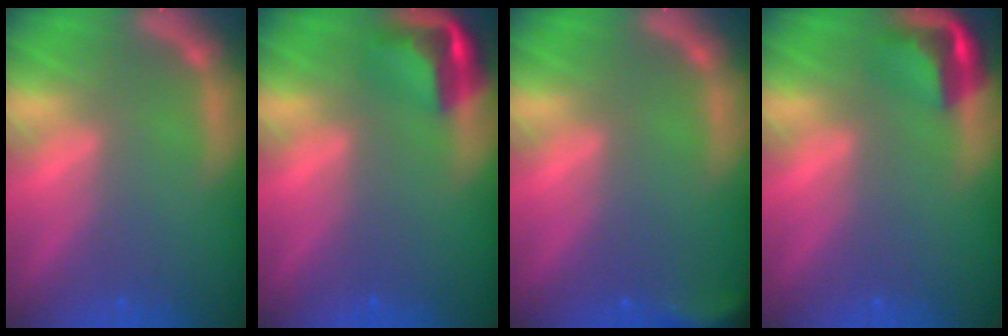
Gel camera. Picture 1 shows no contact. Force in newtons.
{"total": 4.4}
{"total": 4.0}
{"total": 3.9}